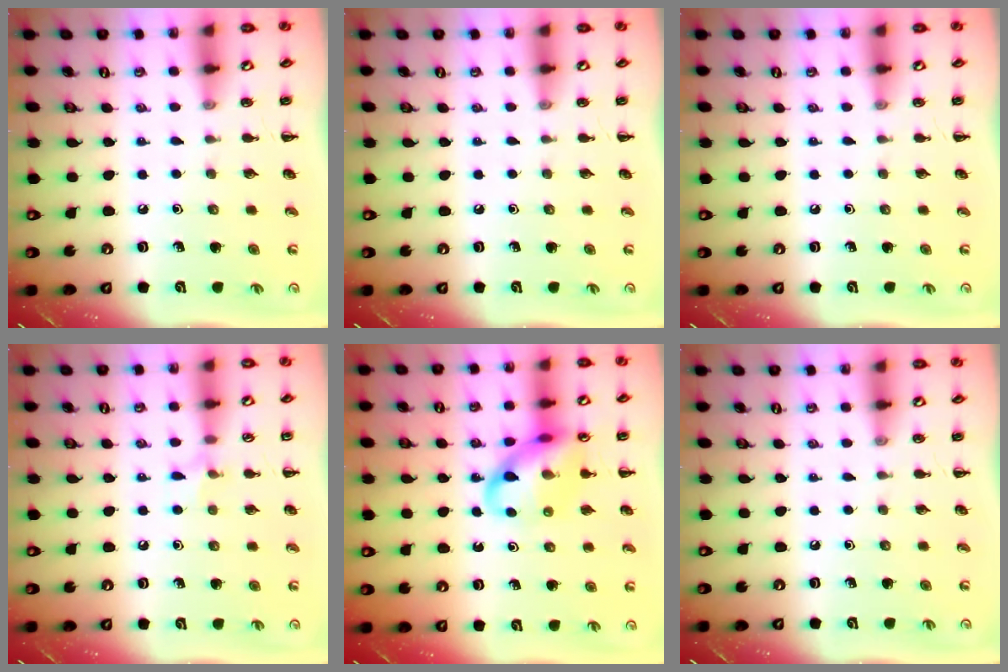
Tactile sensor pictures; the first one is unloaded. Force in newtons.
{"total": 0.0}
{"total": 0.0}
{"total": 5.6, "press": 5.4, "slide": 1.5}
{"total": 14.3, "press": 14.2, "slide": 1.6}
{"total": 0.0}